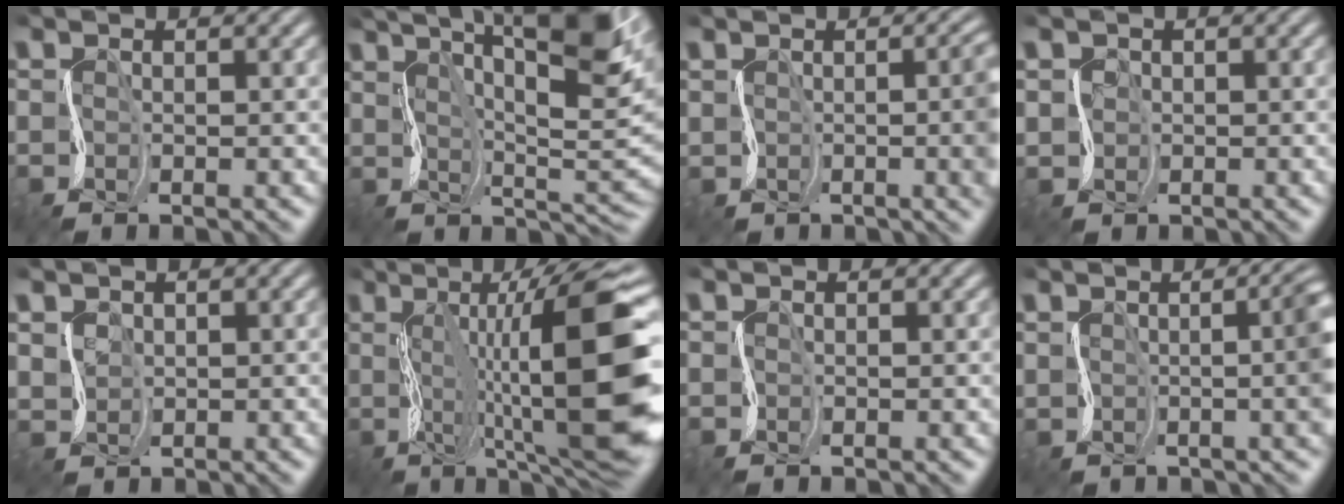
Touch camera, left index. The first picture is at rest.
{"total": 13.0, "force": [6.6, 2.9, 10.8], "torque": [-0.170, 0.010, 0.116]}
{"total": 3.0, "force": [0.6, 0.6, 2.8], "torque": [-0.029, -0.004, 0.019]}
{"total": 1.7, "force": [0.7, 0.4, -1.5], "torque": [0.026, 0.000, 0.016]}
{"total": 2.1, "force": [1.3, 0.2, -1.6], "torque": [0.010, 0.003, 0.035]}
{"total": 14.8, "force": [0.9, 3.5, 14.3], "torque": [-0.205, 0.031, 0.021]}
{"total": 0.0}
{"total": 4.1, "force": [0.8, 1.0, 3.9], "torque": [-0.027, 0.002, 0.019]}